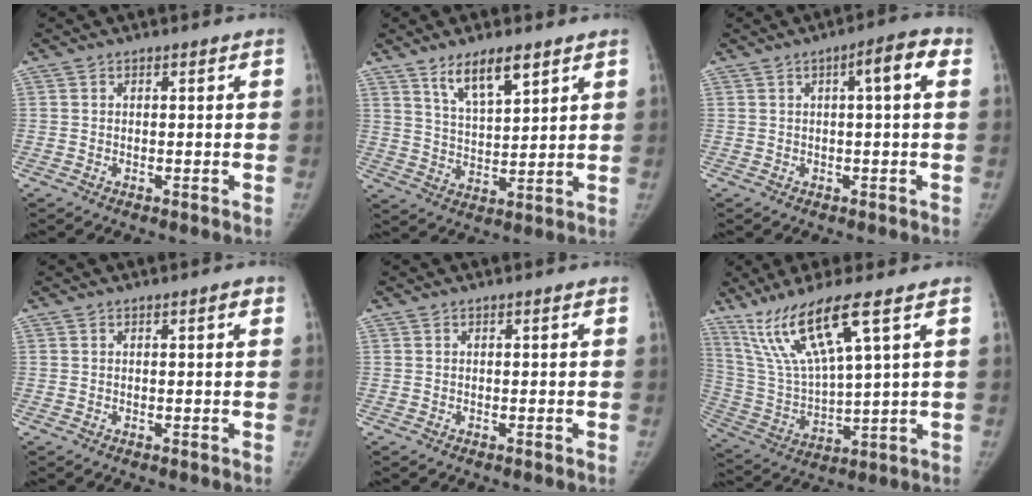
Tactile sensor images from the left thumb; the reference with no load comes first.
{"total": 8.7, "force": [5.8, 2.8, 5.9], "torque": [-0.087, -0.036, 0.109]}
{"total": 5.2, "force": [1.2, 0.9, 4.9], "torque": [-0.066, 0.015, 0.010]}
{"total": 1.1, "force": [0.4, 0.2, 1.0], "torque": [-0.008, 0.002, 0.003]}
{"total": 0.0}
{"total": 15.0, "force": [8.9, 2.1, 12.0], "torque": [-0.255, -0.036, 0.188]}